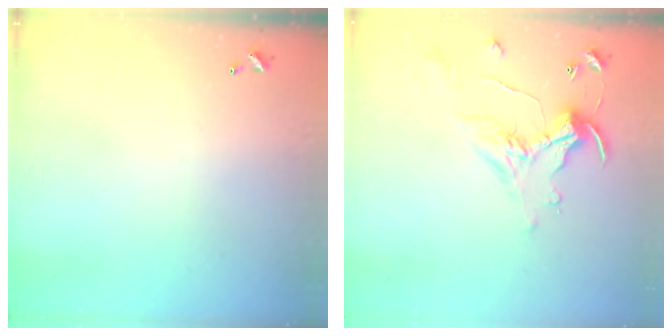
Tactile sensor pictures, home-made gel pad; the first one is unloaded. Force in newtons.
{"total": 1.1, "press": 0.8, "slide": 0.9}